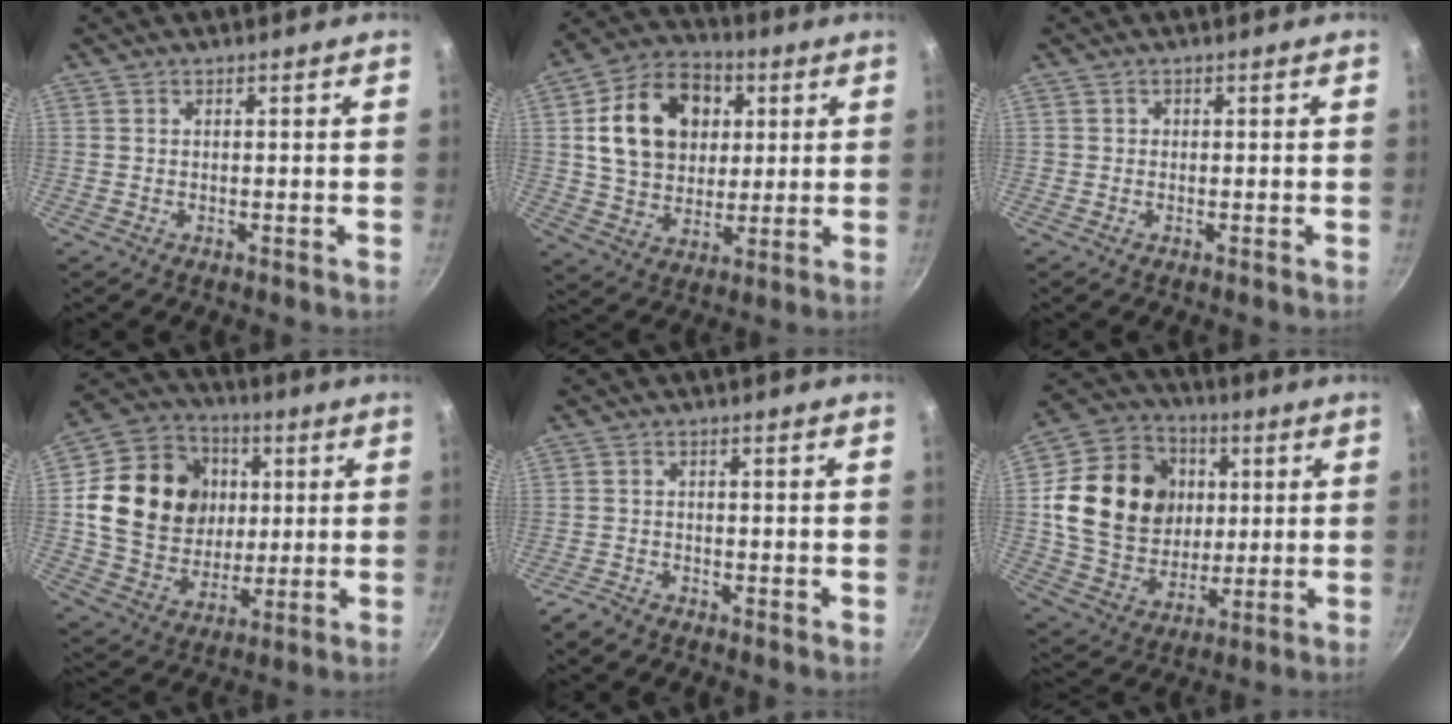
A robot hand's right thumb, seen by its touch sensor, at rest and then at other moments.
{"total": 17.9, "force": [4.1, 13.5, 10.9], "torque": [-0.159, 0.011, 0.065]}
{"total": 0.6, "force": [-0.1, 0.6, 0.1], "torque": [0.001, 0.002, -0.005]}
{"total": 20.4, "force": [2.9, 17.0, 10.8], "torque": [-0.173, 0.010, 0.055]}
{"total": 2.3, "force": [-2.0, 1.0, 0.6], "torque": [-0.015, 0.018, -0.036]}
{"total": 21.6, "force": [3.1, 17.5, 12.4], "torque": [-0.194, 0.008, 0.059]}